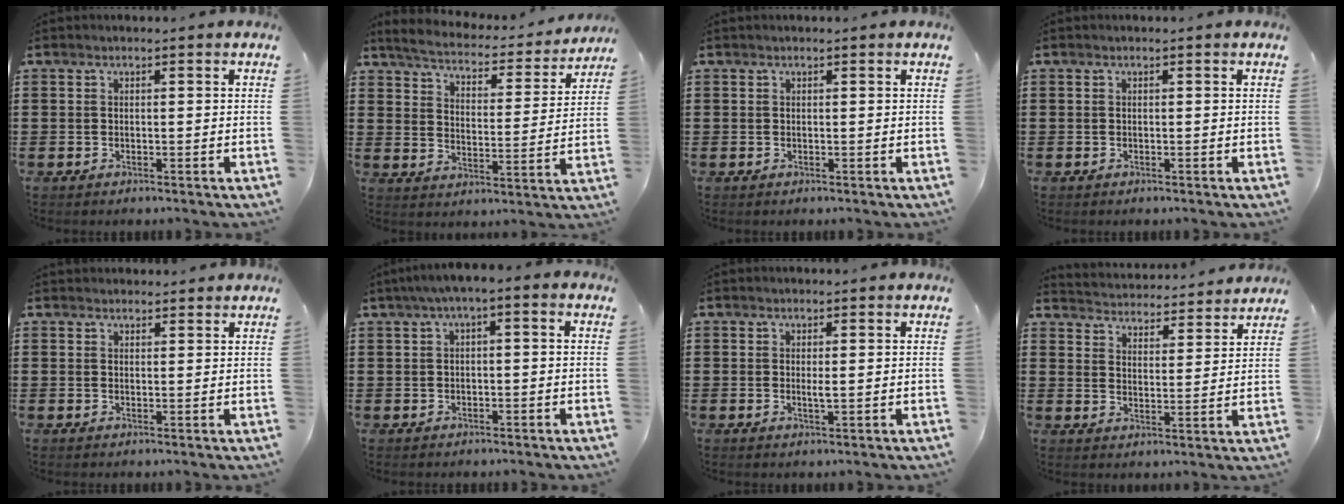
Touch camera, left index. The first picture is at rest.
{"total": 3.7, "force": [3.6, 0.1, 0.7], "torque": [-0.038, -0.029, 0.055]}
{"total": 0.0}
{"total": 0.0}
{"total": 1.6, "force": [1.5, 0.4, 0.0], "torque": [-0.003, 0.002, 0.031]}
{"total": 2.4, "force": [-1.4, 0.5, 1.9], "torque": [-0.037, 0.000, -0.032]}
{"total": 1.3, "force": [0.2, 0.1, 1.3], "torque": [-0.025, -0.003, 0.003]}
{"total": 3.9, "force": [3.9, -0.2, -0.5], "torque": [-0.014, -0.034, 0.063]}